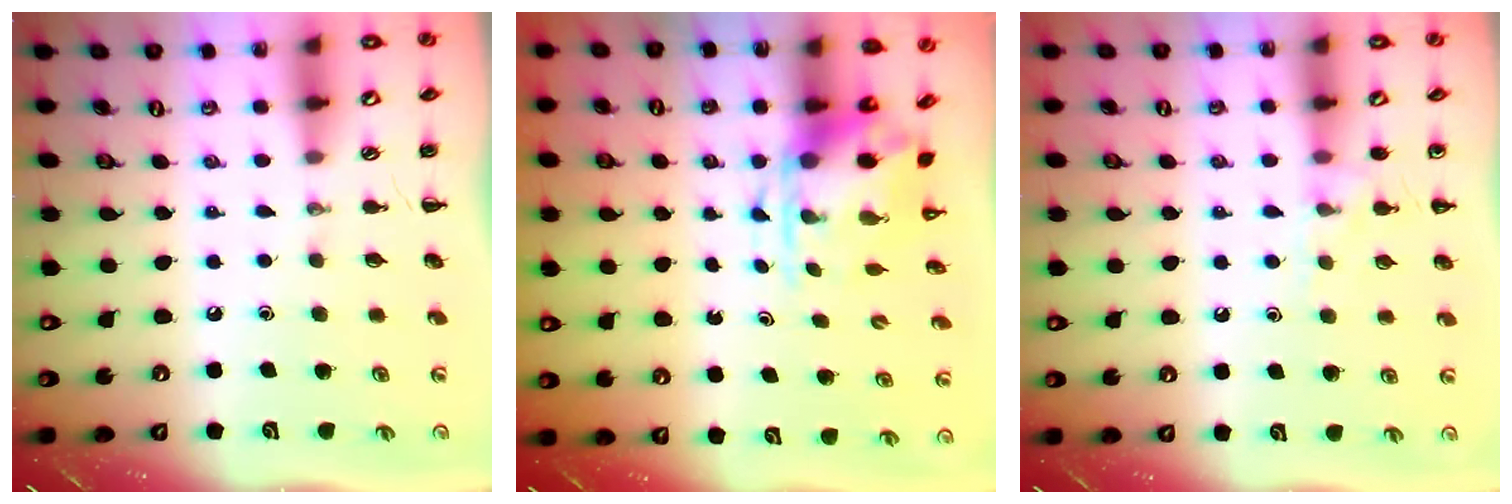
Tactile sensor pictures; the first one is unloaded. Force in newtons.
{"total": 3.7, "press": 3.6, "slide": 0.9}
{"total": 7.9, "press": 7.7, "slide": 1.8}